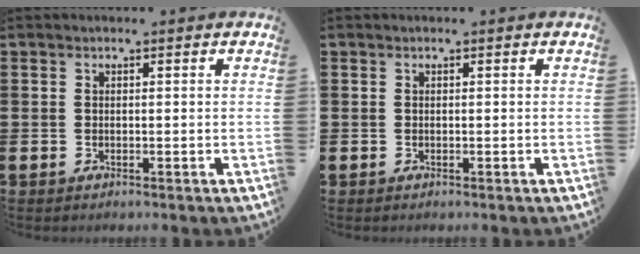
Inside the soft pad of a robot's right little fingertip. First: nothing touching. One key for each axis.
{"total": 0.0}